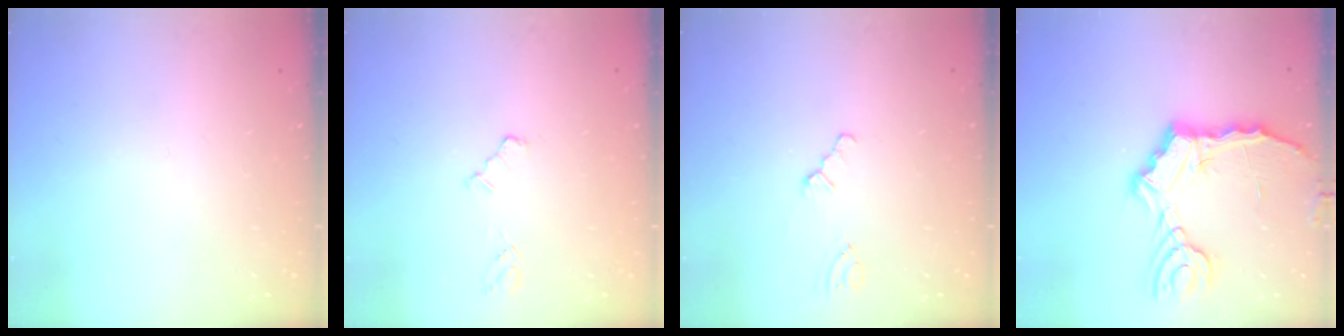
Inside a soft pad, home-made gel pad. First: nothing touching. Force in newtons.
{"total": 4.7, "press": 4.7, "slide": 0.7}
{"total": 0.5, "press": 0.5, "slide": 0.2}
{"total": 11.2, "press": 11.1, "slide": 1.3}